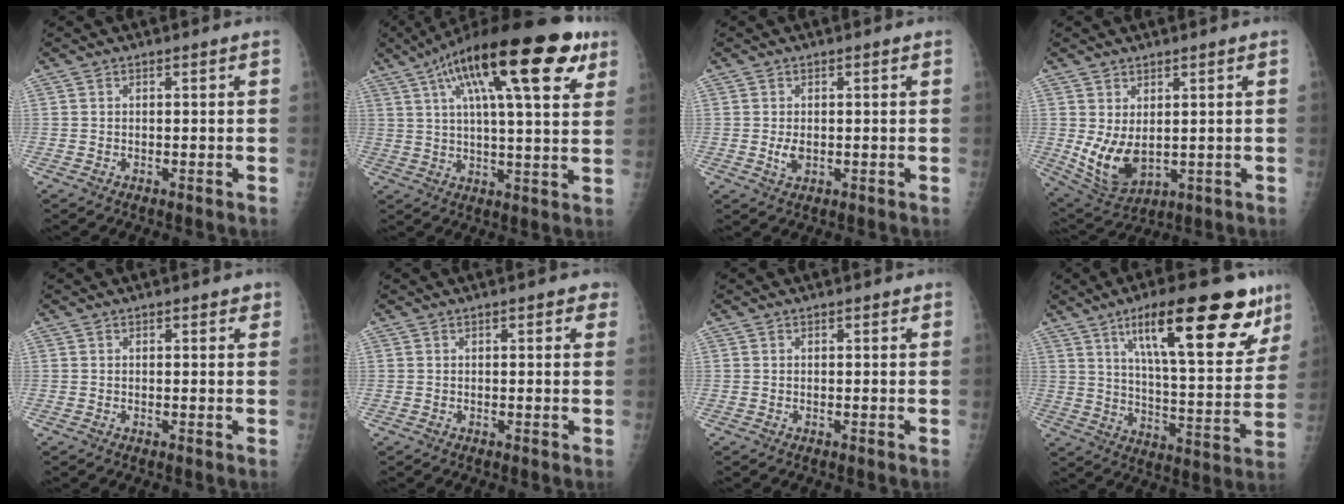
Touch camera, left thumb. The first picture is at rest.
{"total": 24.9, "force": [11.8, 7.0, 20.8], "torque": [-0.316, 0.010, 0.178]}
{"total": 2.3, "force": [-0.2, 1.5, 1.8], "torque": [-0.032, -0.005, 0.001]}
{"total": 8.7, "force": [0.5, 5.3, 6.9], "torque": [-0.117, -0.021, 0.032]}
{"total": 1.4, "force": [0.9, 0.7, 0.8], "torque": [0.003, -0.002, 0.007]}
{"total": 2.8, "force": [1.4, 1.2, 2.0], "torque": [-0.013, 0.000, 0.012]}
{"total": 0.6, "force": [0.4, 0.3, 0.4], "torque": [-0.001, -0.001, 0.003]}
{"total": 24.5, "force": [13.5, 7.3, 19.0], "torque": [-0.248, -0.042, 0.212]}